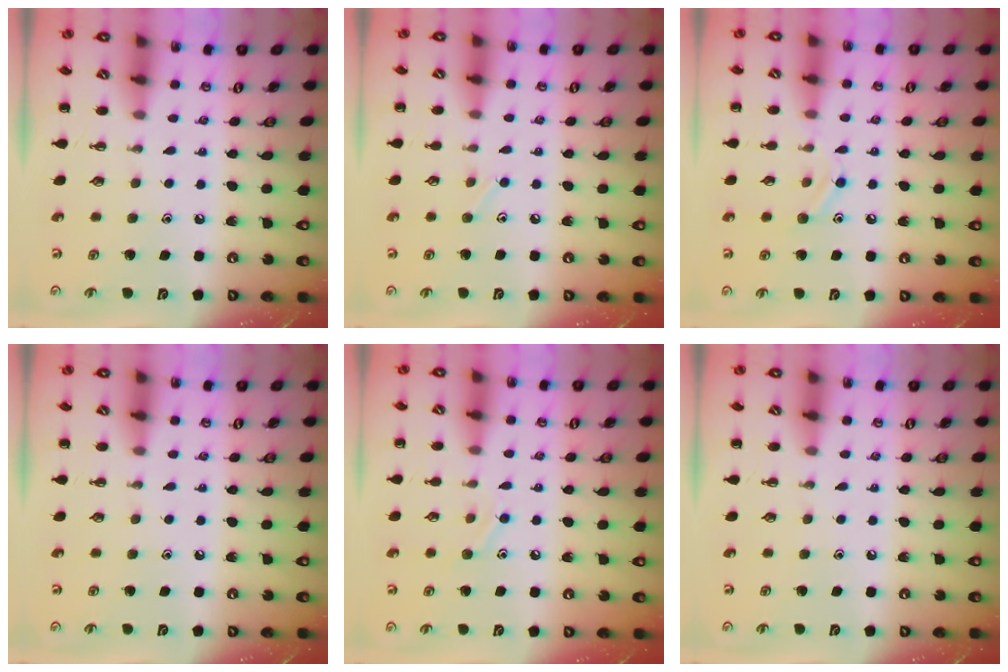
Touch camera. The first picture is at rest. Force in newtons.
{"total": 4.8, "press": 4.5, "slide": 1.5}
{"total": 8.5, "press": 8.4, "slide": 1.3}
{"total": 0.0}
{"total": 8.9, "press": 8.7, "slide": 1.7}
{"total": 0.0}